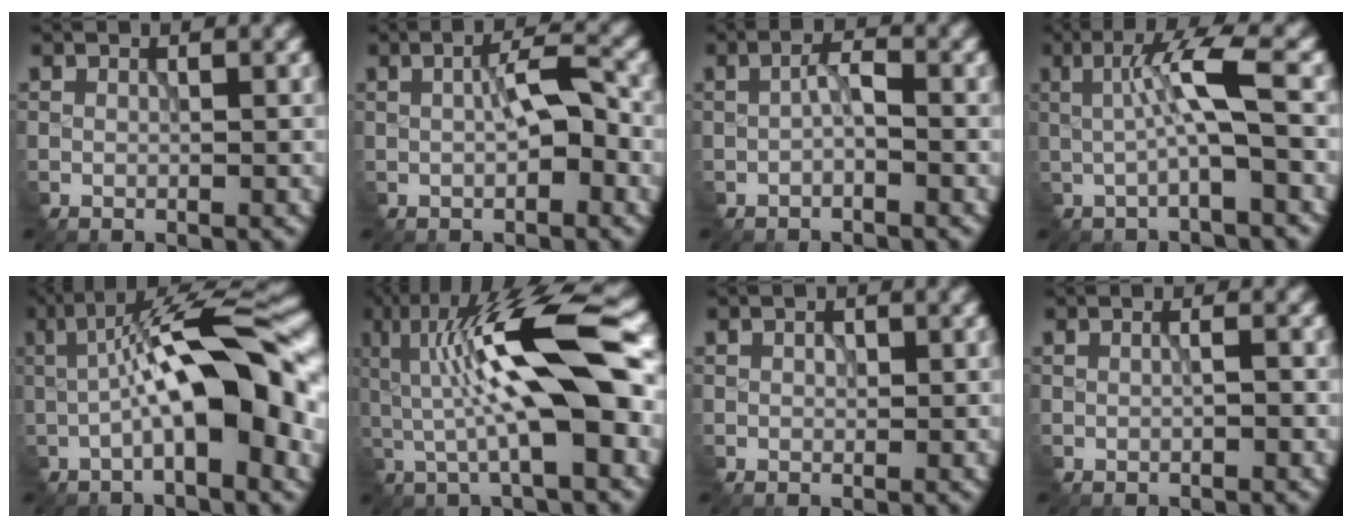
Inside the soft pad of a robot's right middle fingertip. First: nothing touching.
{"total": 3.8, "force": [-0.4, 1.3, 3.6], "torque": [-0.067, 0.006, -0.006]}
{"total": 1.9, "force": [-0.6, 0.7, 1.7], "torque": [-0.034, 0.005, -0.014]}
{"total": 4.2, "force": [0.0, 0.5, 4.2], "torque": [-0.079, 0.006, 0.001]}
{"total": 12.1, "force": [-0.6, 3.5, 11.6], "torque": [-0.175, 0.026, -0.017]}
{"total": 11.6, "force": [0.9, 2.9, 11.2], "torque": [-0.192, 0.020, 0.008]}
{"total": 0.7, "force": [0.0, 0.6, 0.4], "torque": [-0.008, -0.003, 0.001]}
{"total": 0.9, "force": [-0.3, 0.1, 0.8], "torque": [-0.016, -0.003, -0.004]}